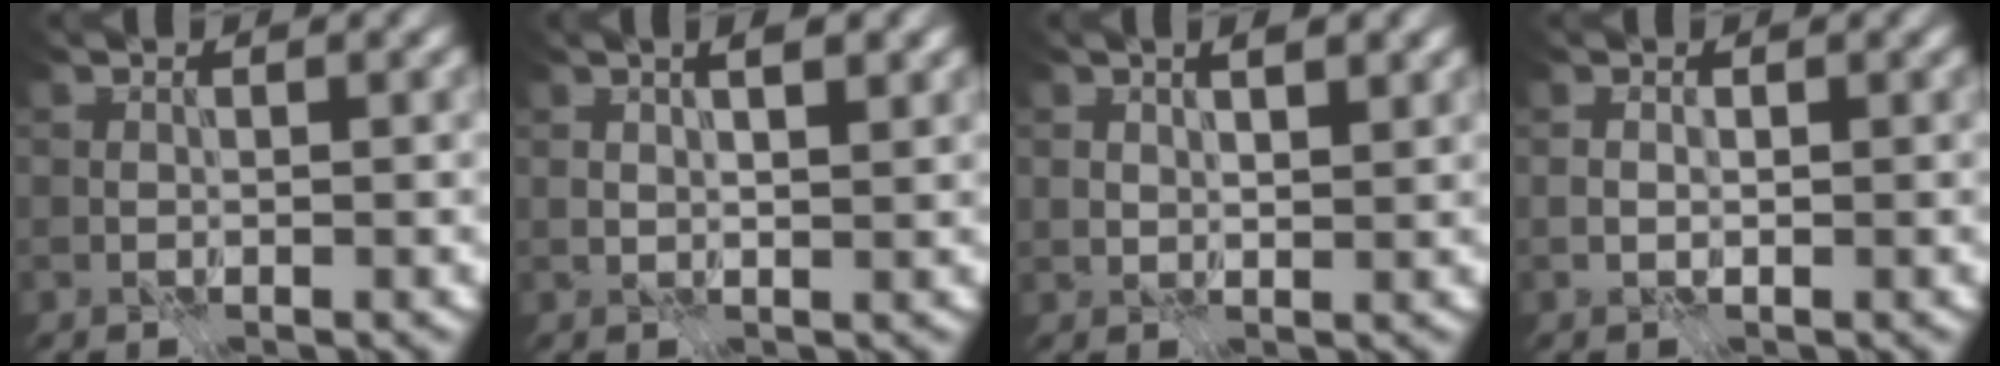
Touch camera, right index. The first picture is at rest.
{"total": 3.3, "force": [1.8, 1.2, 2.5], "torque": [-0.026, 0.008, 0.014]}
{"total": 2.4, "force": [1.3, 1.1, 1.7], "torque": [-0.028, -0.002, 0.026]}
{"total": 0.9, "force": [0.0, 0.6, 0.7], "torque": [-0.017, 0.000, -0.001]}